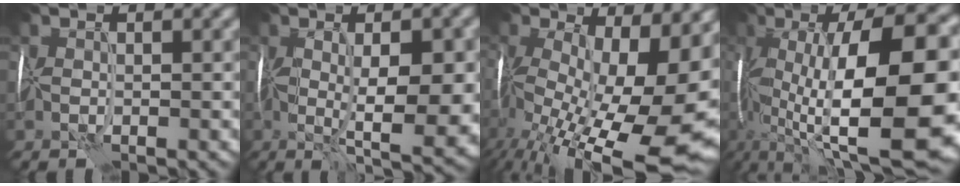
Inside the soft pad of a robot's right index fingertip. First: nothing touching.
{"total": 8.5, "force": [-0.7, 2.8, 7.9], "torque": [-0.141, -0.015, -0.006]}
{"total": 17.7, "force": [-3.2, 8.4, 15.3], "torque": [-0.246, -0.049, -0.022]}
{"total": 17.1, "force": [-2.0, 6.7, 15.6], "torque": [-0.266, 0.023, -0.038]}